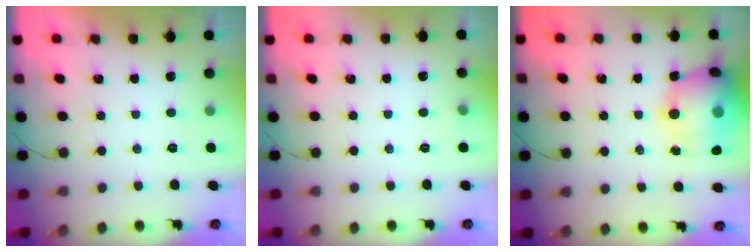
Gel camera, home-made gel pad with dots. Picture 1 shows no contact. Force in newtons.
{"total": 7.2, "press": 2.7, "slide": 6.7}
{"total": 17.7, "press": 17.3, "slide": 3.8}